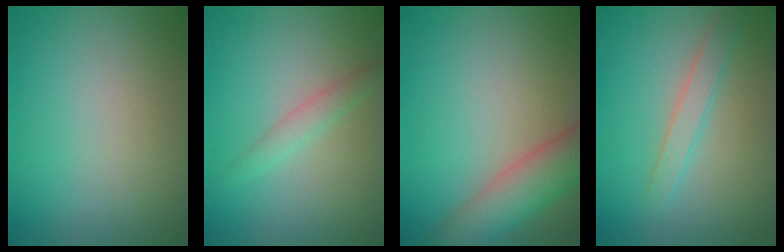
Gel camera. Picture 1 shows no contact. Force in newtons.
{"total": 1.5, "press": 1.5, "slide": 0.0}
{"total": 5.5, "press": 5.5, "slide": 0.4}
{"total": 2.0, "press": 2.0, "slide": 0.1}